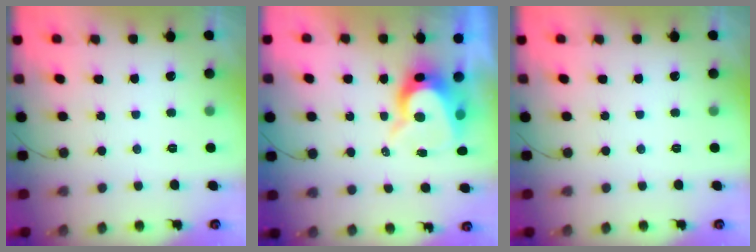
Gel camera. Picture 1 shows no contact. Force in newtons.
{"total": 9.7, "press": 9.6, "slide": 0.8}
{"total": 0.0}